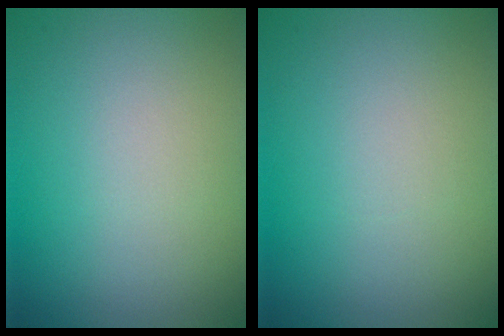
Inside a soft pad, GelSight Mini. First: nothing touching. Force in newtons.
{"total": 0.0}